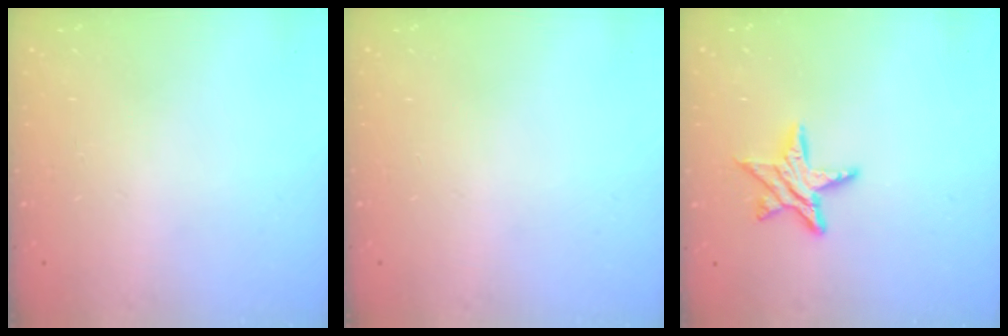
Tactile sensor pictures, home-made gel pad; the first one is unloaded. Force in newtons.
{"total": 0.0}
{"total": 9.7, "press": 9.7, "slide": 0.6}